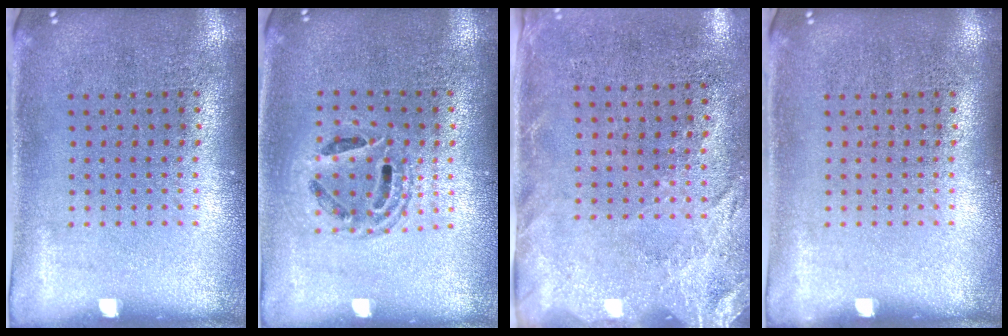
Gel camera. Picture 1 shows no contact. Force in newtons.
{"total": 1.4, "press": 1.2, "slide": 0.7}
{"total": 2.6, "press": 2.0, "slide": 1.5}
{"total": 0.0}